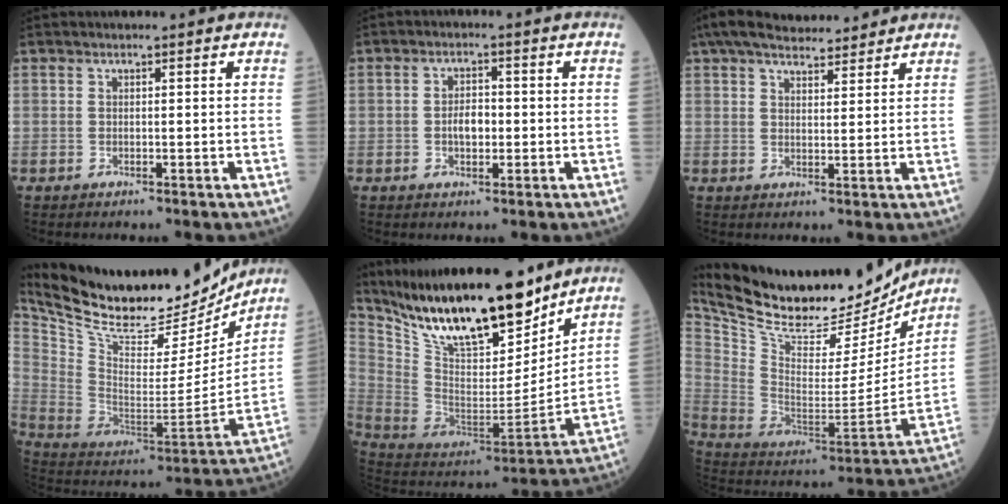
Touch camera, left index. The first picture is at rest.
{"total": 3.3, "force": [-0.6, 1.7, 2.7], "torque": [-0.045, 0.005, -0.011]}
{"total": 12.6, "force": [11.1, 3.0, 5.0], "torque": [-0.070, 0.035, 0.168]}
{"total": 26.5, "force": [23.2, 6.9, 10.8], "torque": [-0.209, -0.030, 0.360]}
{"total": 24.4, "force": [19.6, 5.6, 13.5], "torque": [-0.243, -0.015, 0.338]}
{"total": 26.8, "force": [23.5, 7.4, 10.6], "torque": [-0.206, -0.030, 0.362]}